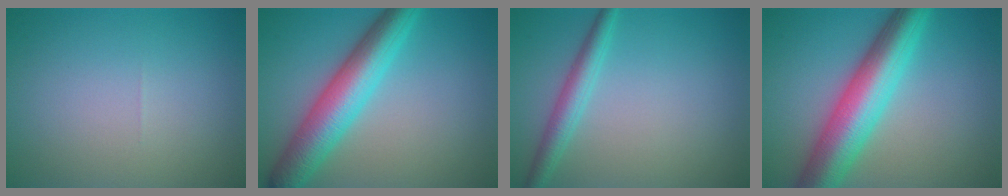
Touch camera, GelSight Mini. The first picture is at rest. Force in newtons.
{"total": 7.2, "press": 7.2, "slide": 0.1}
{"total": 2.8, "press": 2.8, "slide": 0.1}
{"total": 8.8, "press": 8.7, "slide": 0.3}